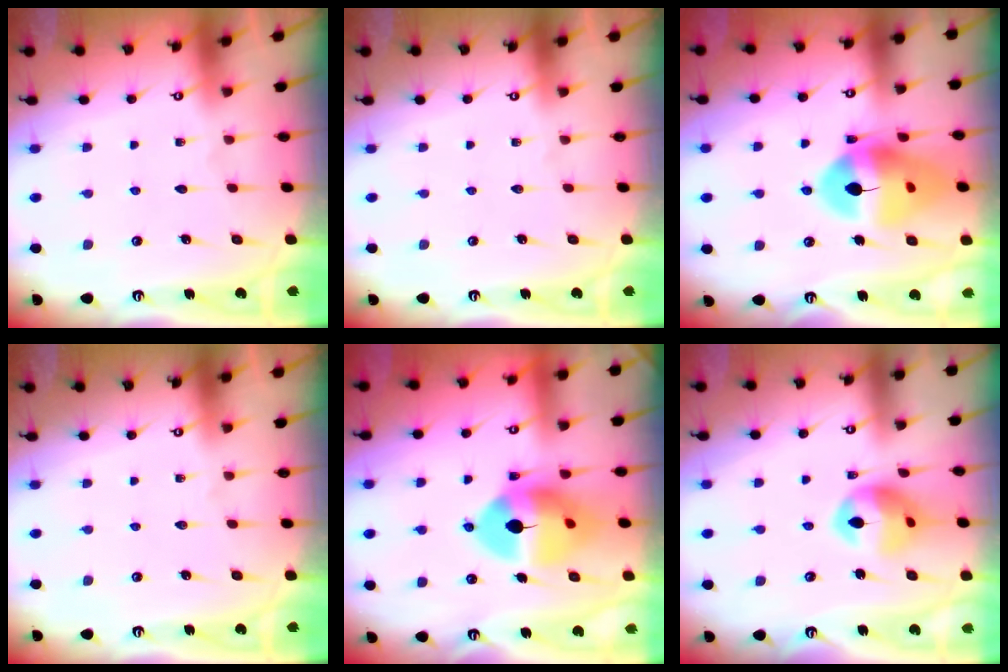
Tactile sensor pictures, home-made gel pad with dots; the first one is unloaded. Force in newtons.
{"total": 0.0}
{"total": 17.1, "press": 16.9, "slide": 2.2}
{"total": 0.0}
{"total": 12.7, "press": 12.6, "slide": 1.7}
{"total": 12.2, "press": 12.1, "slide": 1.4}